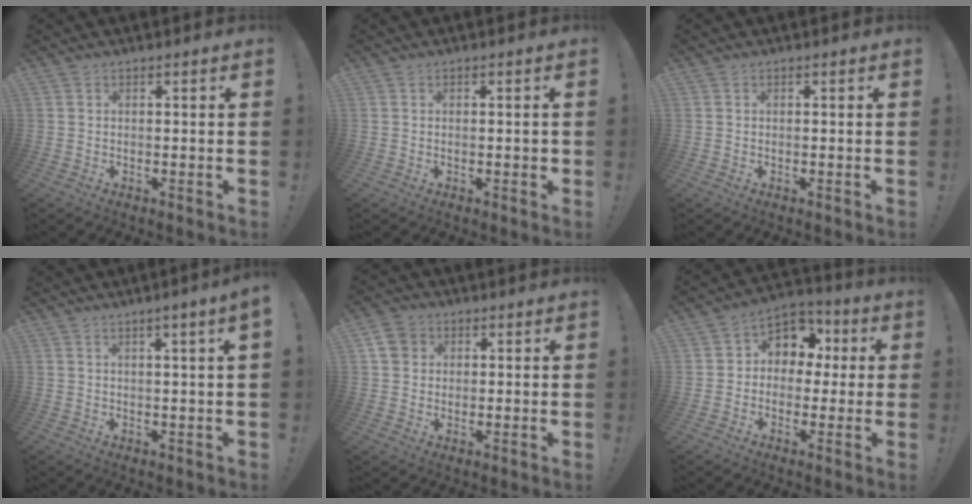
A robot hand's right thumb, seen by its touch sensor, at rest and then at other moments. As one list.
[{"total": 1.3, "force": [-0.4, 0.9, 0.8], "torque": [-0.020, 0.009, -0.007]}, {"total": 0.0}, {"total": 2.9, "force": [1.1, -0.6, 2.6], "torque": [-0.046, -0.002, 0.017]}, {"total": 5.9, "force": [2.3, 5.0, 2.0], "torque": [-0.034, -0.001, 0.047]}, {"total": 8.7, "force": [1.0, 7.9, 3.6], "torque": [-0.047, 0.001, 0.026]}]